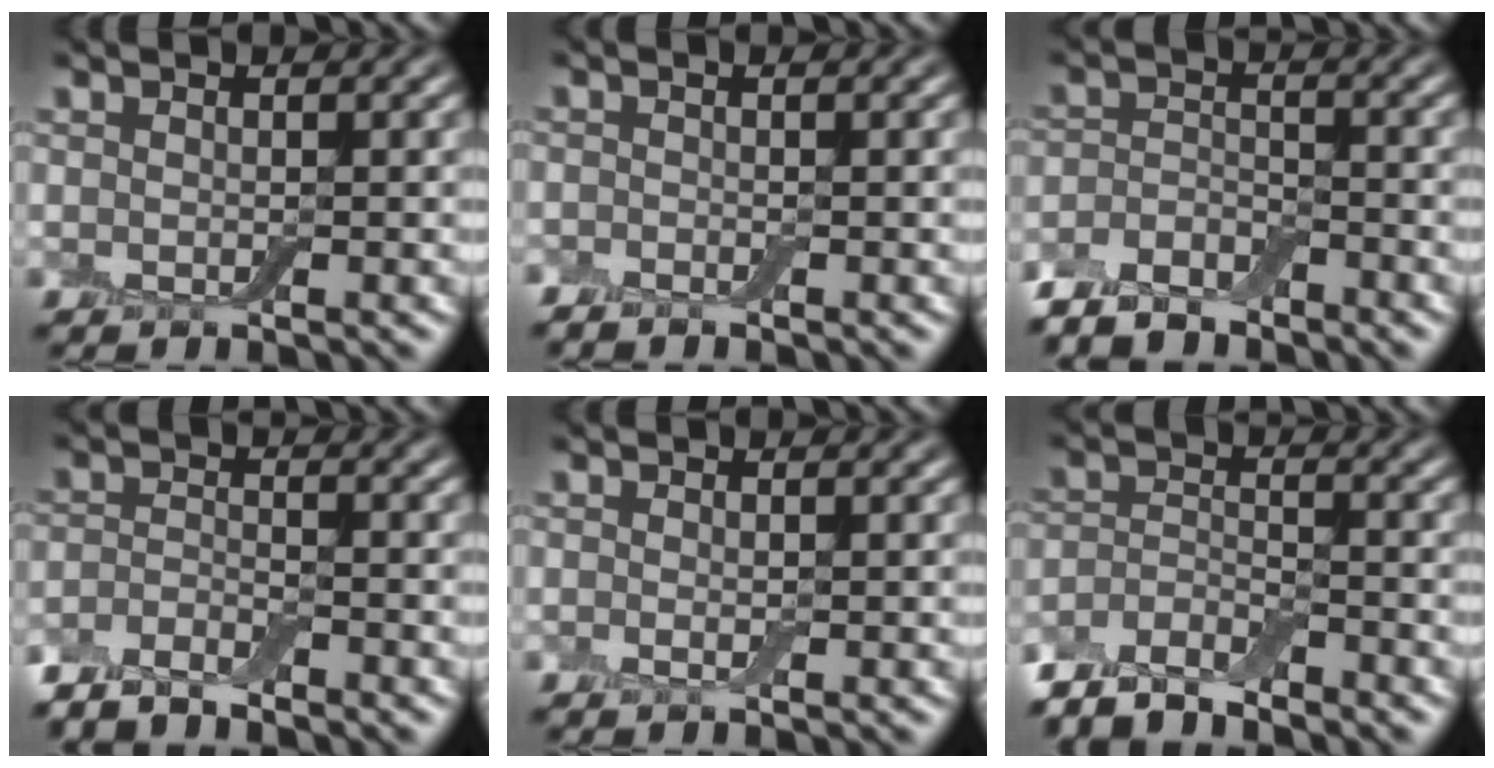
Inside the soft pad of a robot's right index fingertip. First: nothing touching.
{"total": 1.0, "force": [-1.0, 0.1, 0.2], "torque": [-0.008, -0.003, -0.025]}
{"total": 4.1, "force": [-3.6, 1.5, 1.3], "torque": [-0.025, -0.002, -0.073]}
{"total": 3.1, "force": [-2.8, 0.7, 0.9], "torque": [-0.021, -0.001, -0.063]}
{"total": 0.6, "force": [-0.1, 0.3, 0.5], "torque": [-0.010, -0.001, -0.003]}
{"total": 4.6, "force": [-4.2, 1.3, 1.4], "torque": [-0.024, -0.002, -0.088]}